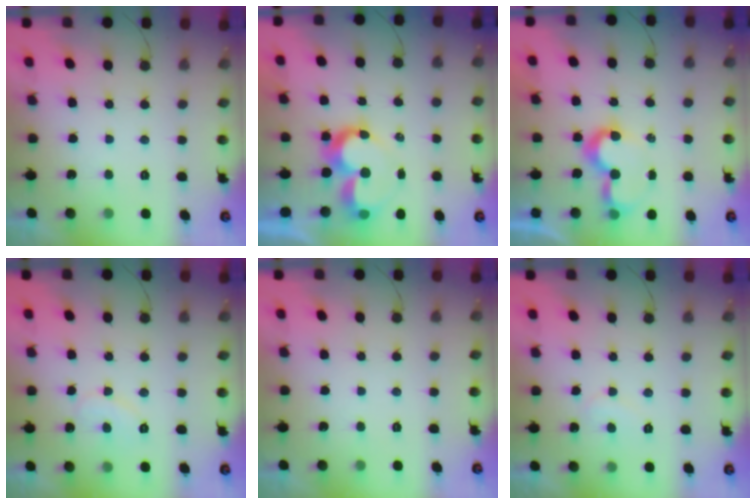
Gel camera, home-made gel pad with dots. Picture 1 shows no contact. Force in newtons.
{"total": 9.0, "press": 9.0, "slide": 0.7}
{"total": 7.7, "press": 7.7, "slide": 0.7}
{"total": 6.9, "press": 6.9, "slide": 0.4}
{"total": 0.0}
{"total": 5.9, "press": 5.9, "slide": 0.4}